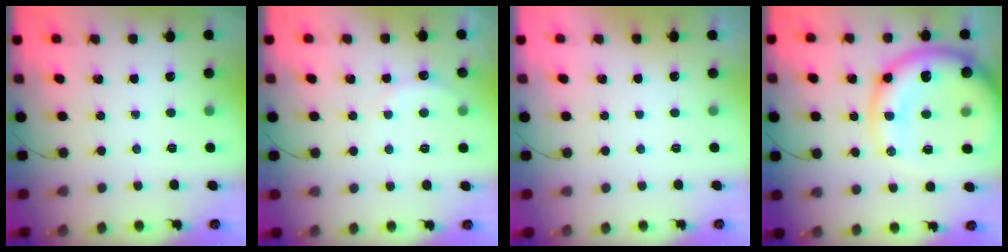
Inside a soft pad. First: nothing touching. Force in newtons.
{"total": 5.4, "press": 5.4, "slide": 0.9}
{"total": 3.0, "press": 3.0, "slide": 0.1}
{"total": 20.2, "press": 19.8, "slide": 3.9}